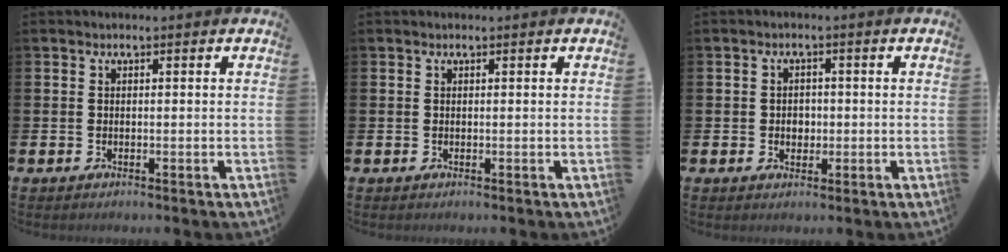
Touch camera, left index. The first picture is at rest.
{"total": 0.0}
{"total": 2.1, "force": [0.0, 1.8, 1.0], "torque": [-0.005, 0.001, -0.007]}